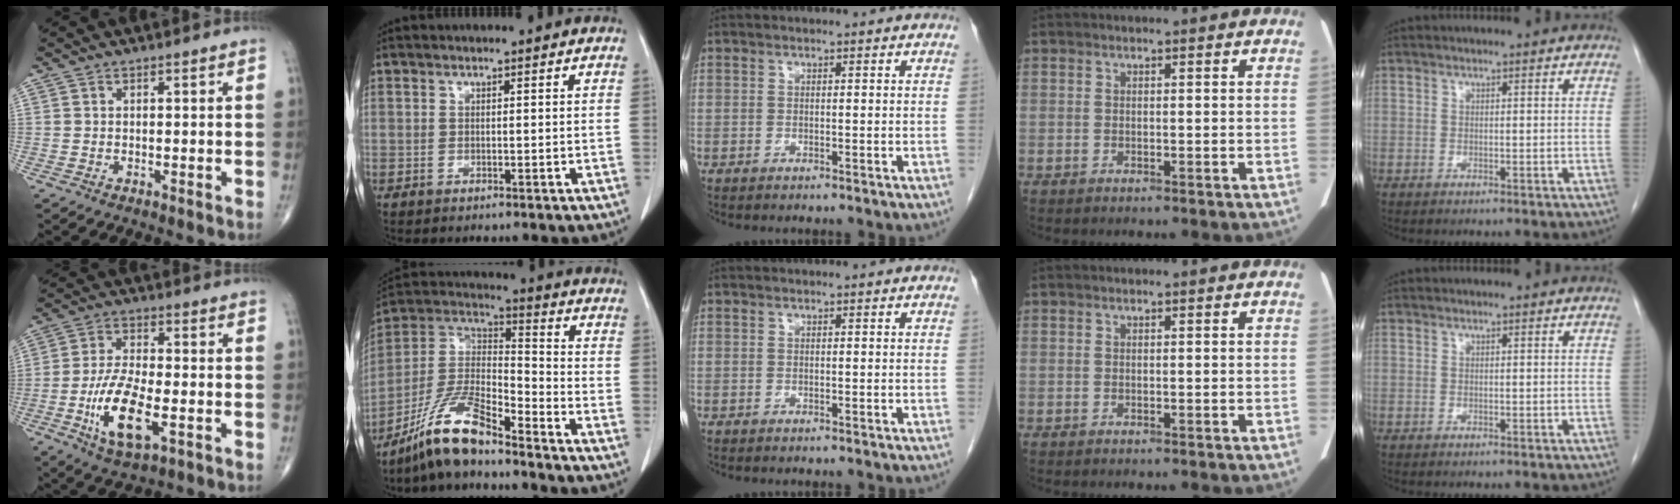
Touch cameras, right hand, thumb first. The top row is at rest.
{"thumb": {"total": 12.5, "force": [-4.0, 5.0, 10.8], "torque": [-0.206, 0.006, -0.071]}, "index": {"total": 12.0, "force": [-9.5, 1.9, 7.1], "torque": [-0.150, 0.004, -0.183]}}